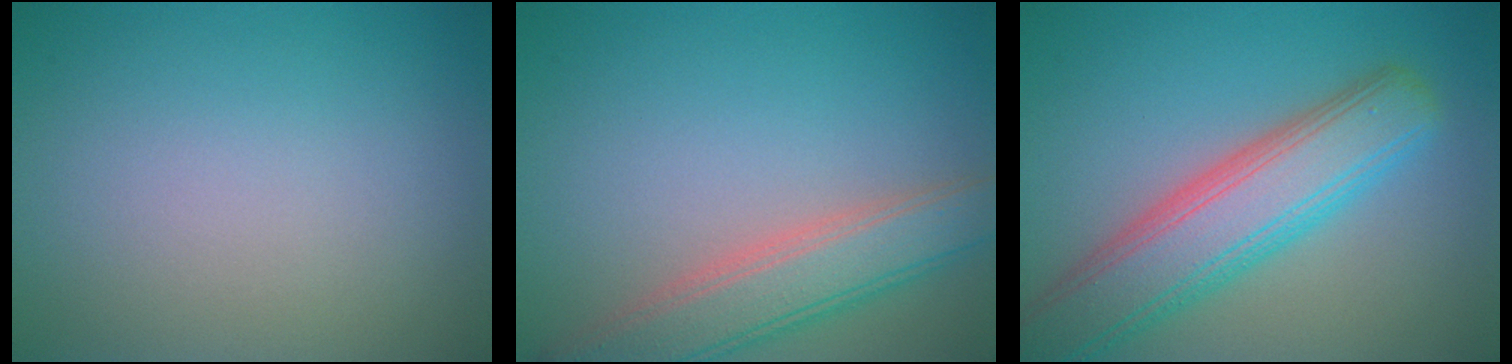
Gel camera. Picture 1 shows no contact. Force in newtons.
{"total": 5.2, "press": 5.2, "slide": 0.3}
{"total": 7.8, "press": 7.8, "slide": 0.4}